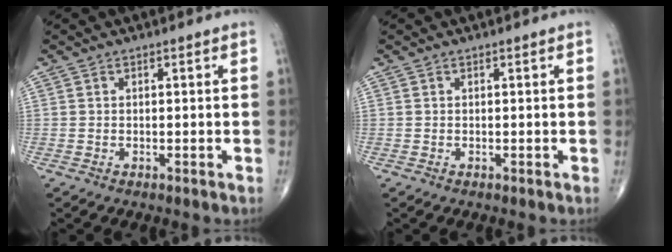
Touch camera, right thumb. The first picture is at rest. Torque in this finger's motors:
{"motor_torque": [-0.13, 0.13, -0.12, -0.03, 0.00]}